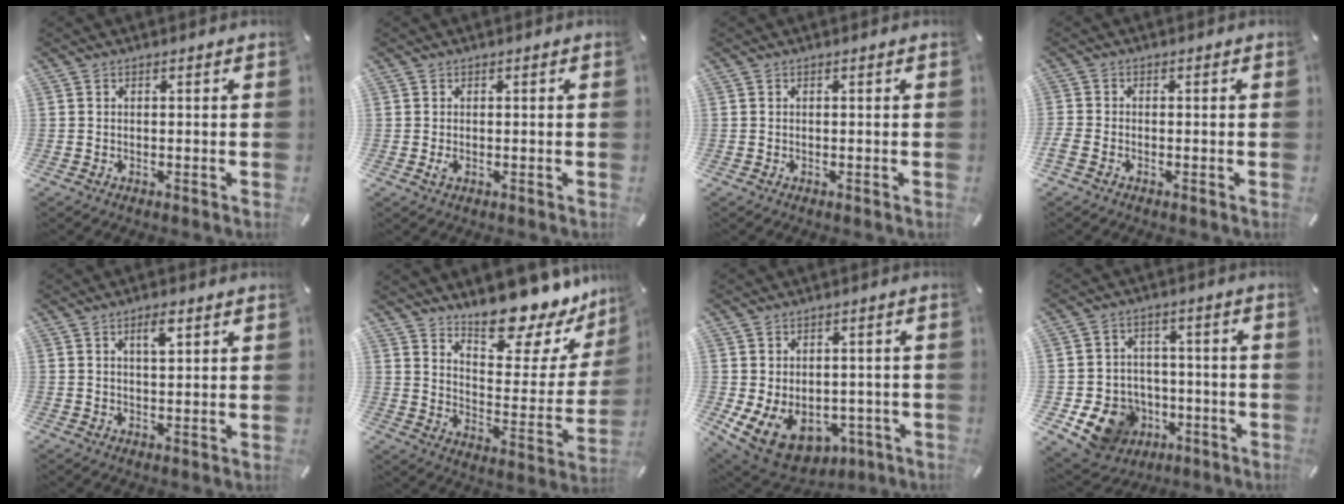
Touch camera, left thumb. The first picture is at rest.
{"total": 0.8, "force": [-0.1, 0.6, 0.4], "torque": [-0.007, 0.002, -0.002]}
{"total": 0.0}
{"total": 1.6, "force": [-1.1, 0.8, 0.7], "torque": [-0.018, 0.001, -0.023]}
{"total": 3.8, "force": [1.9, 1.1, 3.1], "torque": [-0.050, -0.002, 0.028]}
{"total": 17.0, "force": [15.1, 4.9, 5.9], "torque": [-0.072, -0.134, 0.251]}
{"total": 10.5, "force": [-3.8, 7.9, 5.7], "torque": [-0.094, 0.009, -0.059]}
{"total": 11.8, "force": [-4.4, 10.2, 3.8], "torque": [-0.068, 0.027, -0.068]}